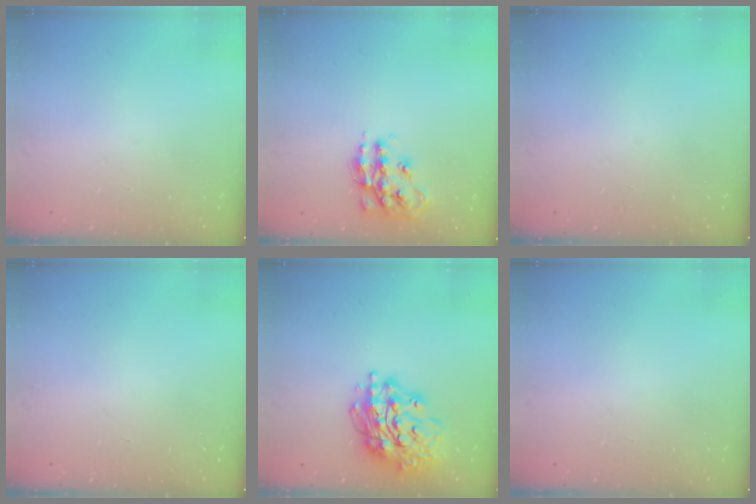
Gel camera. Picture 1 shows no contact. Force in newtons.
{"total": 14.2, "press": 14.2, "slide": 0.9}
{"total": 0.0}
{"total": 0.0}
{"total": 18.9, "press": 18.8, "slide": 2.2}
{"total": 0.0}